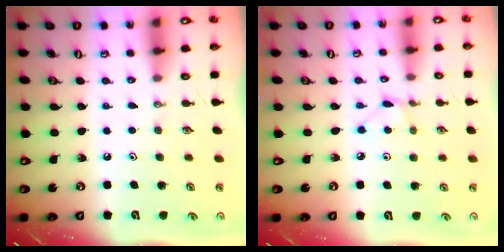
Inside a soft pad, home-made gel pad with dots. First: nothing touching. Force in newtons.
{"total": 3.1, "press": 3.0, "slide": 0.4}